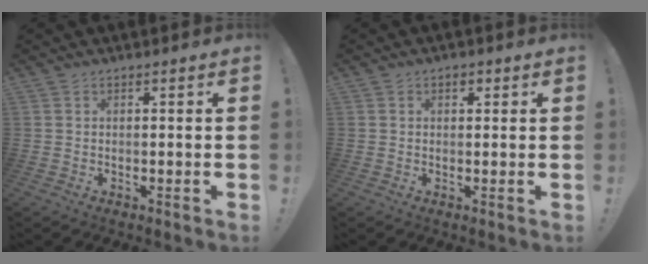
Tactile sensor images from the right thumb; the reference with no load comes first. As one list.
[{"total": 1.5, "force": [0.5, 1.0, 1.0], "torque": [-0.009, -0.001, 0.007]}]